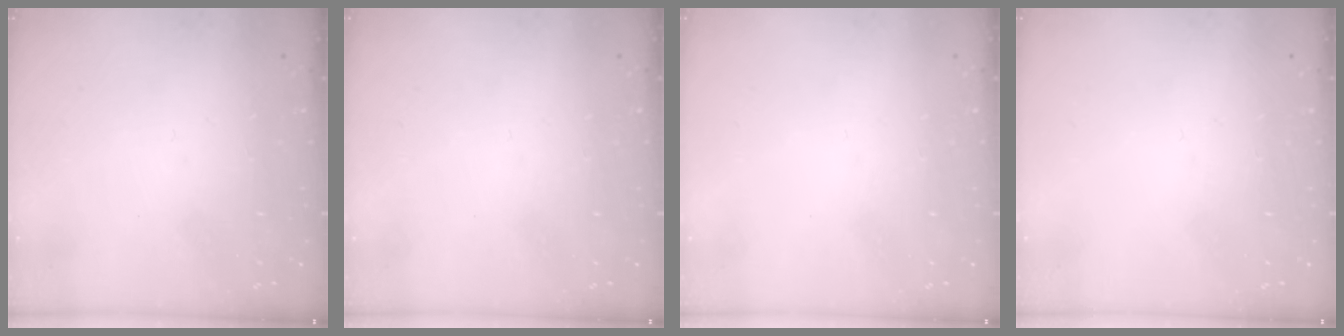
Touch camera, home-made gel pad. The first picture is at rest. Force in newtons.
{"total": 0.0}
{"total": 0.0}
{"total": 0.0}